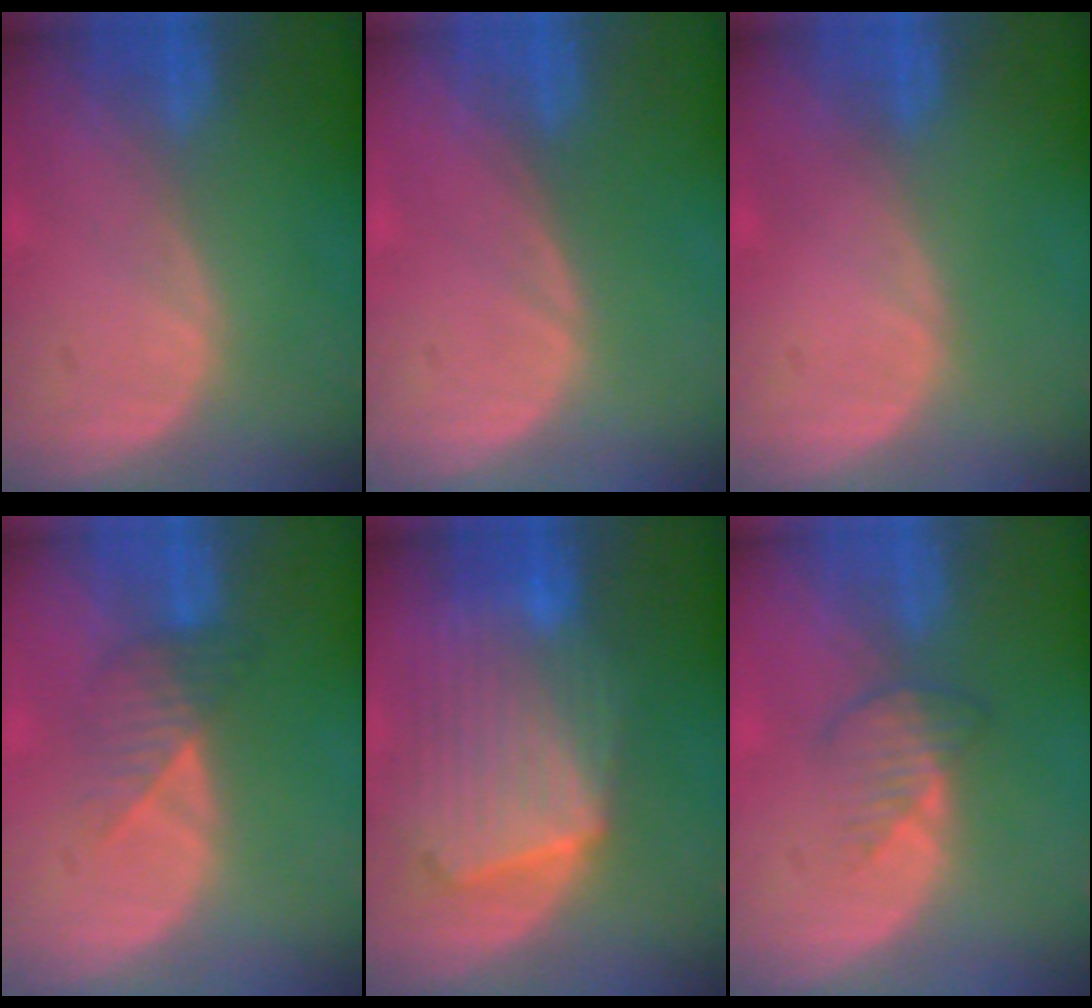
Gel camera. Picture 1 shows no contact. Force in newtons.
{"total": 0.0}
{"total": 0.0}
{"total": 3.7, "press": 3.4, "slide": 1.3}
{"total": 10.9, "press": 9.5, "slide": 5.3}
{"total": 3.0, "press": 2.8, "slide": 1.1}